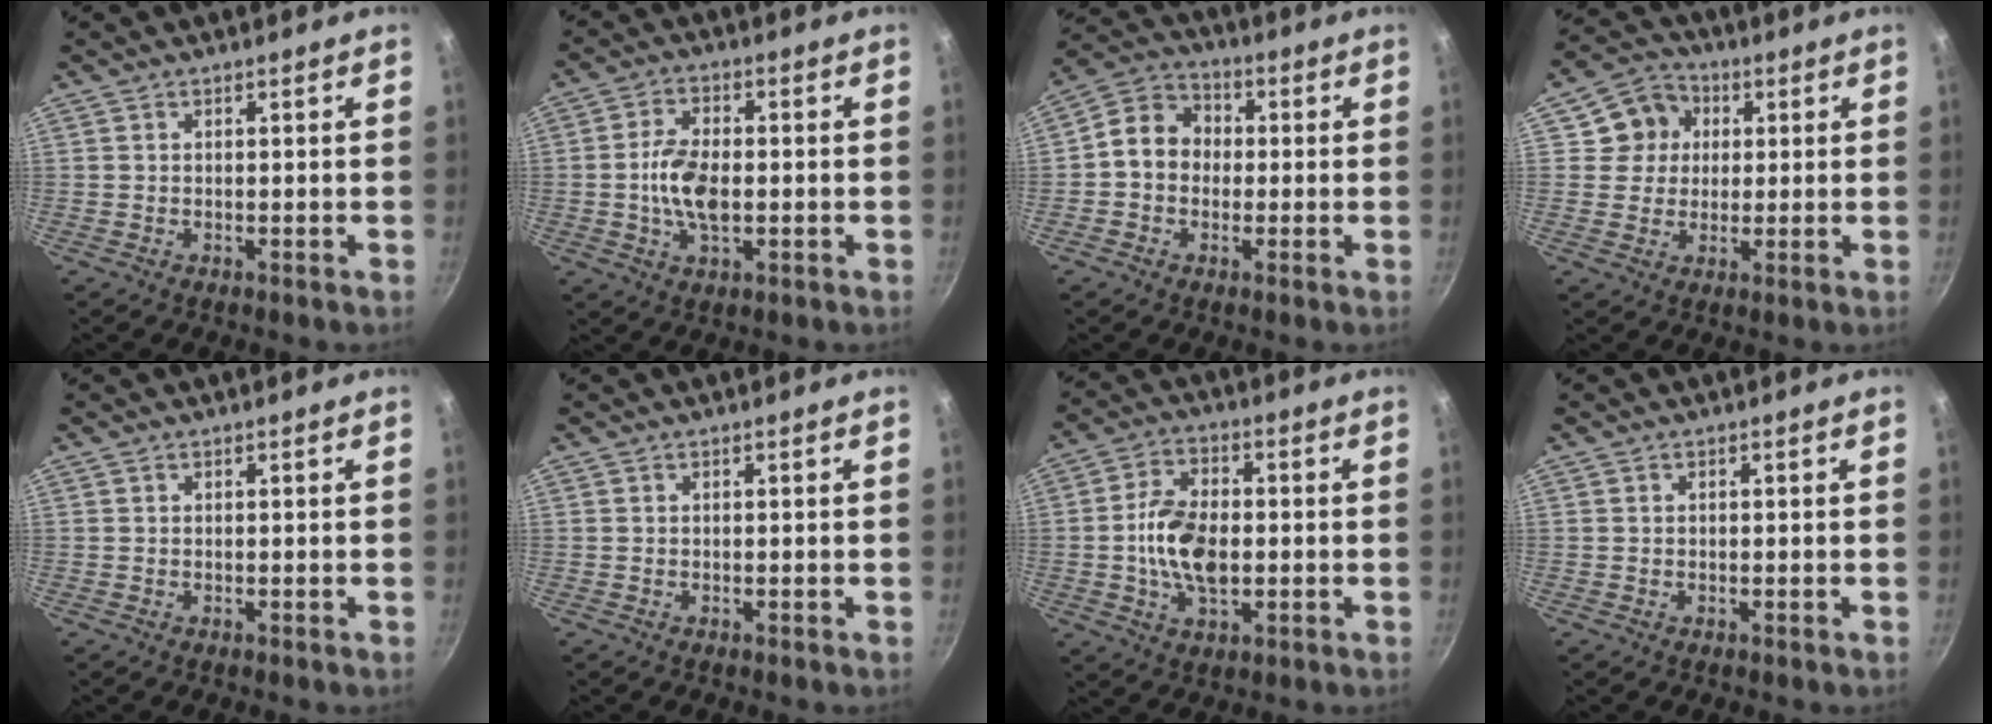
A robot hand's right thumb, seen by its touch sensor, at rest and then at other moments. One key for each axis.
{"total": 8.5, "fx": -0.8, "fy": 4.7, "fz": 7.1, "tx": -0.132, "ty": 0.011, "tz": -0.020}
{"total": 8.8, "fx": -0.3, "fy": 7.5, "fz": 4.7, "tx": -0.048, "ty": 0.024, "tz": -0.028}
{"total": 8.1, "fx": 1.9, "fy": 7.5, "fz": 2.6, "tx": -0.004, "ty": 0.013, "tz": 0.020}
{"total": 0.0}
{"total": 0.0}
{"total": 11.1, "fx": -0.8, "fy": 6.7, "fz": 8.8, "tx": -0.152, "ty": 0.012, "tz": -0.021}
{"total": 0.0}